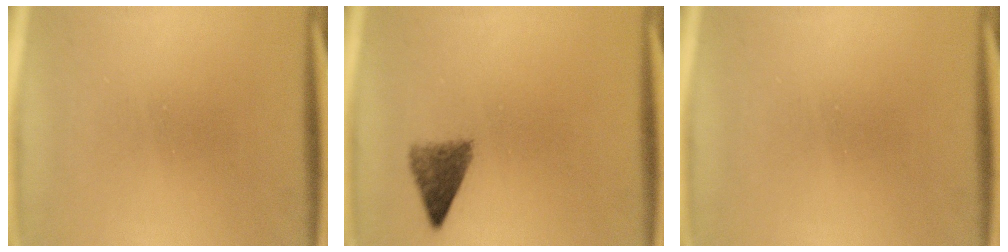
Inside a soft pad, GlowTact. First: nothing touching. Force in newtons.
{"total": 3.9}
{"total": 0.0}